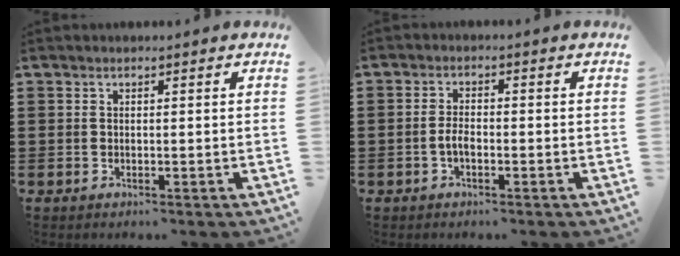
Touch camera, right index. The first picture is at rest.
{"total": 2.3, "force": [-0.9, 0.9, 1.9], "torque": [-0.051, -0.004, -0.021]}